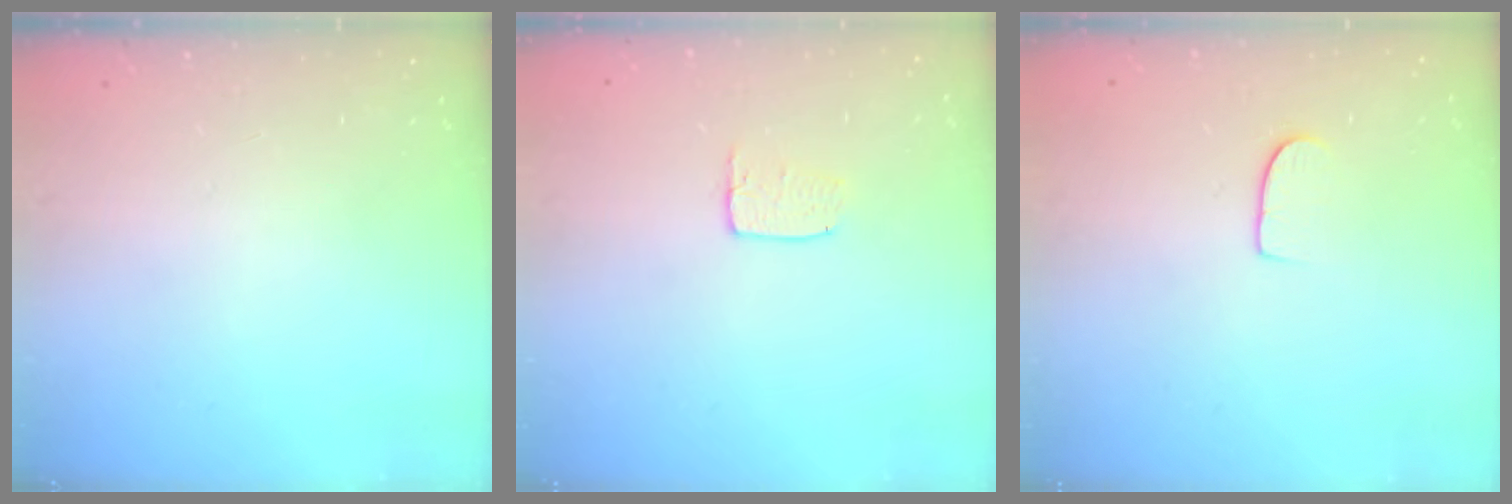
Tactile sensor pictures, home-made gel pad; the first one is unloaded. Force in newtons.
{"total": 5.4, "press": 5.4, "slide": 0.3}
{"total": 6.5, "press": 6.5, "slide": 0.5}